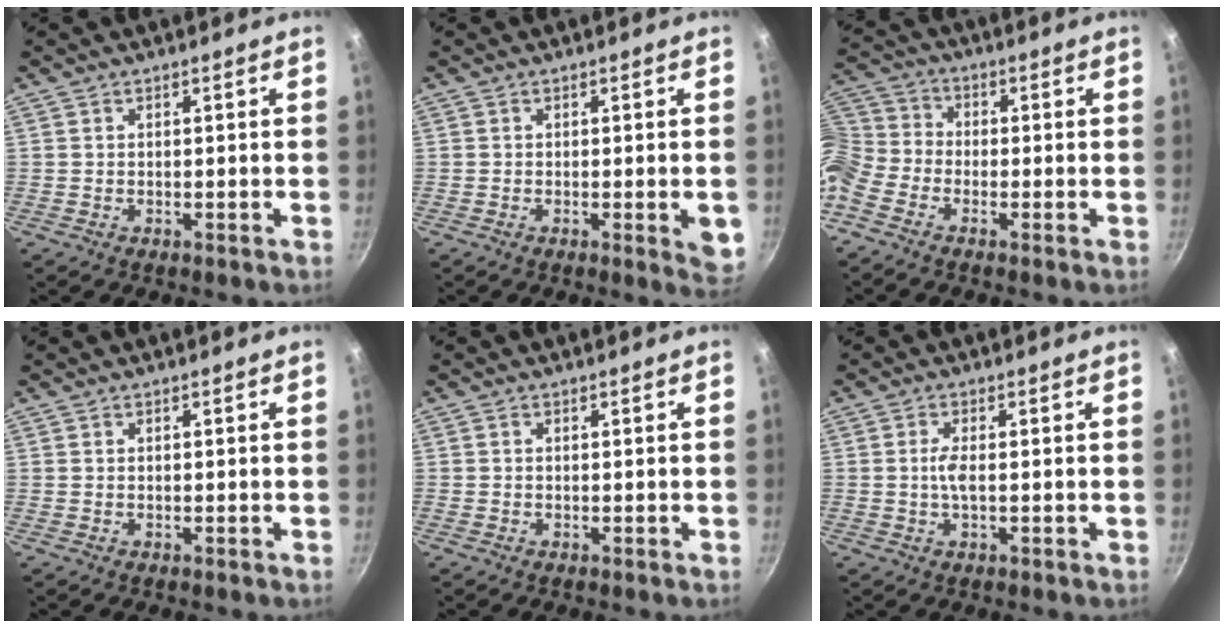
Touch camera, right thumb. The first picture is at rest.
{"total": 4.6, "force": [-0.8, 1.2, 4.3], "torque": [-0.046, -0.006, -0.011]}
{"total": 8.8, "force": [-4.4, 6.2, 4.4], "torque": [-0.094, 0.050, -0.119]}
{"total": 0.0}
{"total": 0.0}
{"total": 2.7, "force": [-0.2, 0.7, 2.6], "torque": [-0.061, 0.003, -0.007]}